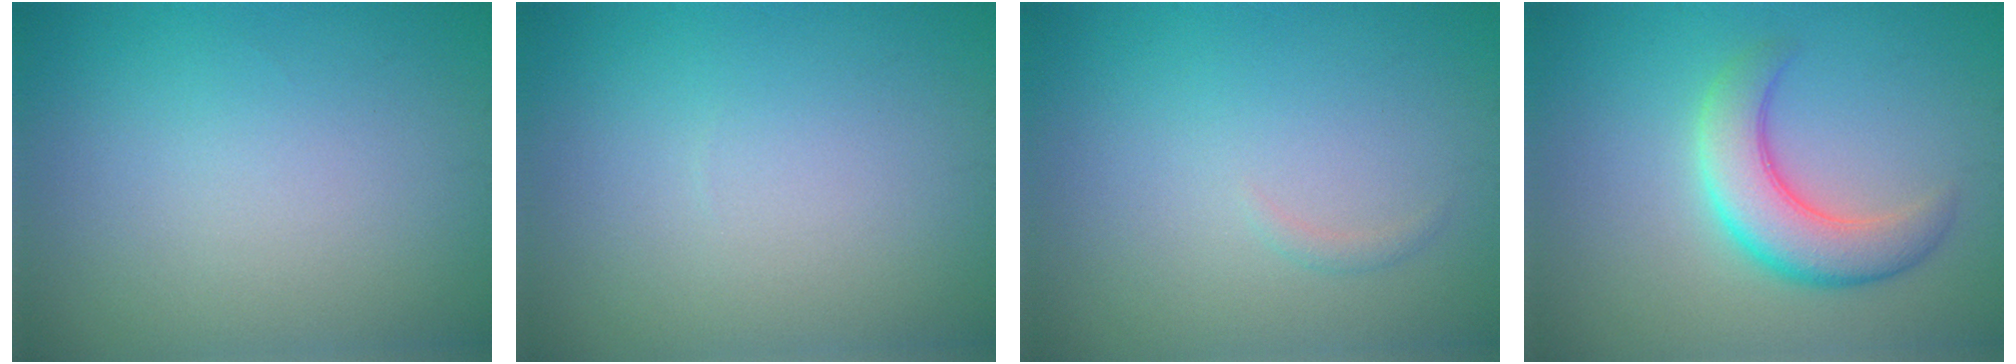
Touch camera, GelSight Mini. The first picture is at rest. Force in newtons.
{"total": 0.0}
{"total": 0.5, "press": 0.5, "slide": 0.0}
{"total": 5.1, "press": 5.1, "slide": 0.3}